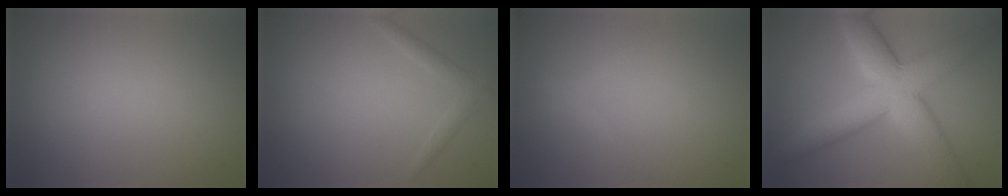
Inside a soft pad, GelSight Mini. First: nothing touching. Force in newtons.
{"total": 1.4, "press": 1.4, "slide": 0.1}
{"total": 1.5, "press": 1.5, "slide": 0.1}
{"total": 9.0, "press": 9.0, "slide": 0.3}